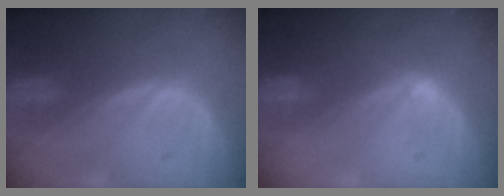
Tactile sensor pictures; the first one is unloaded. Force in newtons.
{"total": 1.7, "press": 1.7, "slide": 0.2}